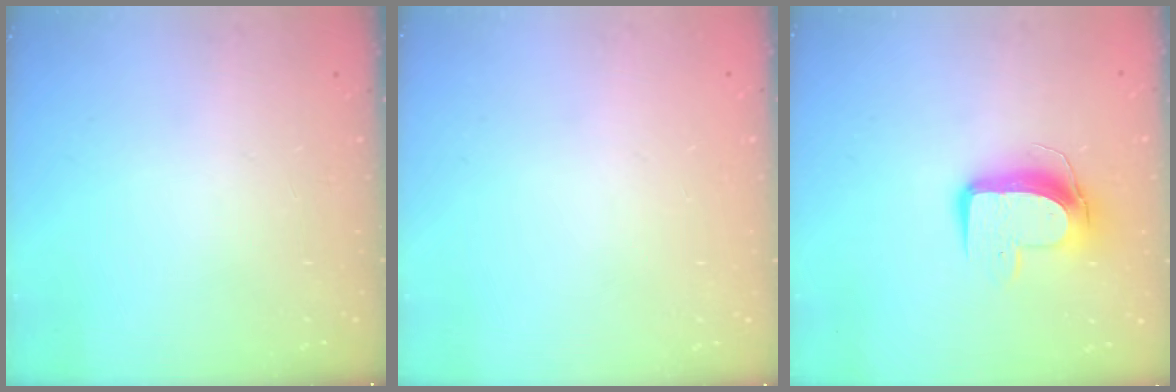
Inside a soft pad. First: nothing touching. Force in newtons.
{"total": 0.0}
{"total": 10.5, "press": 10.4, "slide": 0.8}